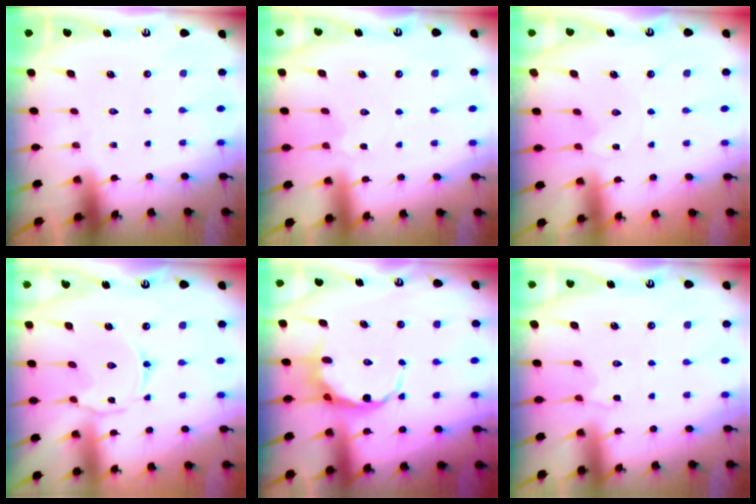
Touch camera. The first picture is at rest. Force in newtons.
{"total": 1.9, "press": 1.8, "slide": 0.5}
{"total": 0.0}
{"total": 2.9, "press": 2.9, "slide": 0.4}
{"total": 7.4, "press": 7.2, "slide": 1.7}
{"total": 2.7, "press": 2.3, "slide": 1.4}